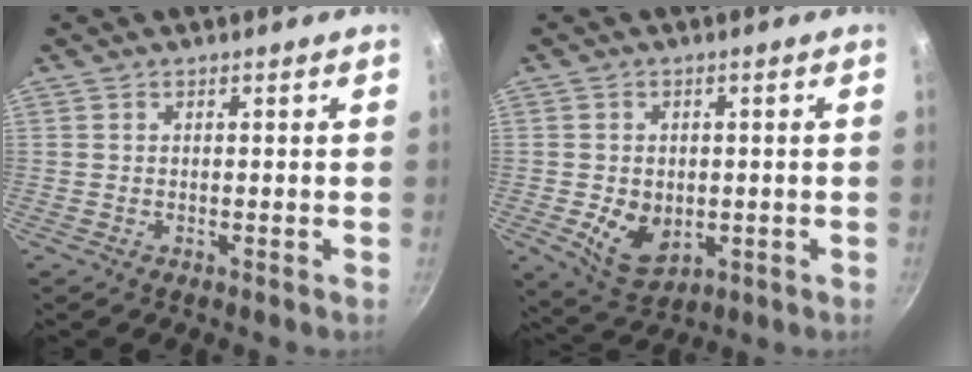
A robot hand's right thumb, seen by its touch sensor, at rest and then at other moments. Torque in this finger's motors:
{"motor_torque": [-0.60, 0.87, 0.27, 0.54, 0.19]}